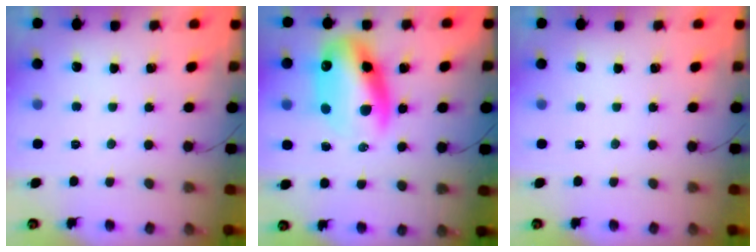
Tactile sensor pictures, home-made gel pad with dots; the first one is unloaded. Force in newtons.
{"total": 15.9, "press": 15.3, "slide": 4.4}
{"total": 0.0}